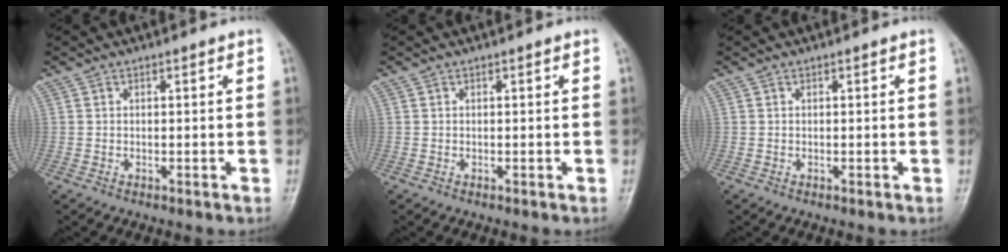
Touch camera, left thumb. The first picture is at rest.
{"total": 0.0}
{"total": 0.0}